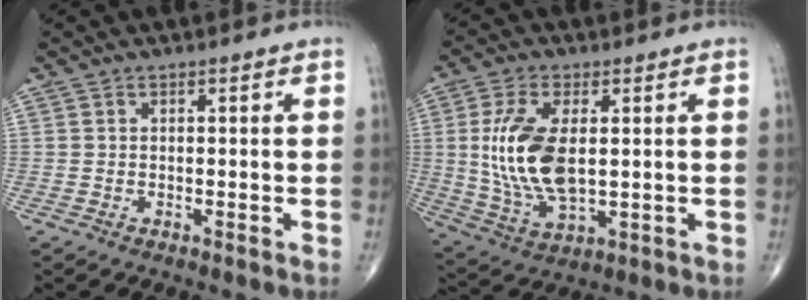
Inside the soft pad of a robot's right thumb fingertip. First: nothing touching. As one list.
[{"total": 14.1, "force": [1.4, 7.0, 12.2], "torque": [-0.253, -0.012, 0.036]}]